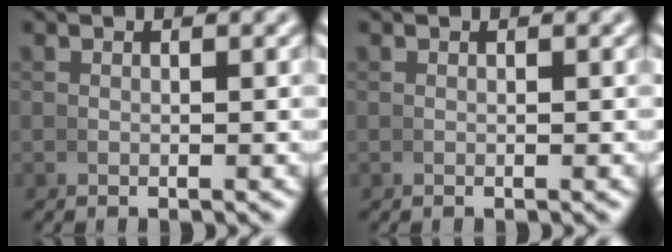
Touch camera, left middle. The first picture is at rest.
{"total": 0.0}